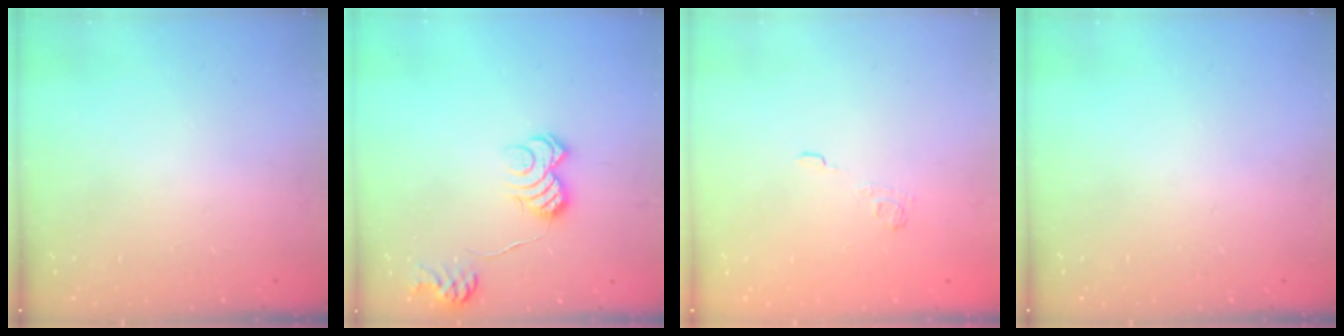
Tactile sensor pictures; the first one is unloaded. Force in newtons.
{"total": 11.1, "press": 11.0, "slide": 1.0}
{"total": 2.3, "press": 1.8, "slide": 1.3}
{"total": 0.0}